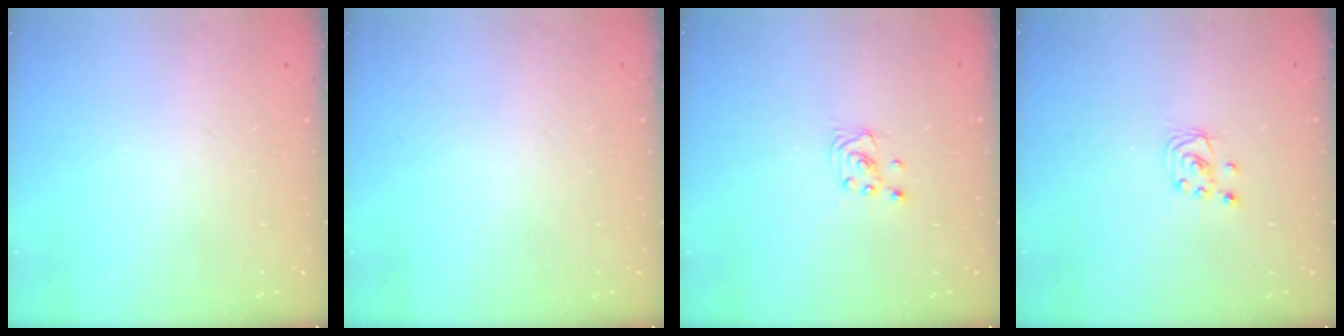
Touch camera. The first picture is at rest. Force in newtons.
{"total": 0.0}
{"total": 1.6, "press": 1.6, "slide": 0.0}
{"total": 2.4, "press": 2.4, "slide": 0.2}